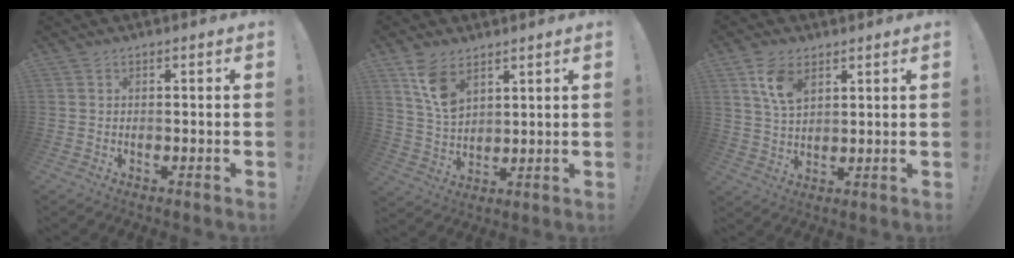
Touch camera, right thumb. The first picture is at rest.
{"total": 10.0, "force": [6.1, 5.7, 5.4], "torque": [-0.089, -0.026, 0.118]}
{"total": 8.3, "force": [4.4, 4.6, 5.2], "torque": [-0.090, -0.012, 0.084]}